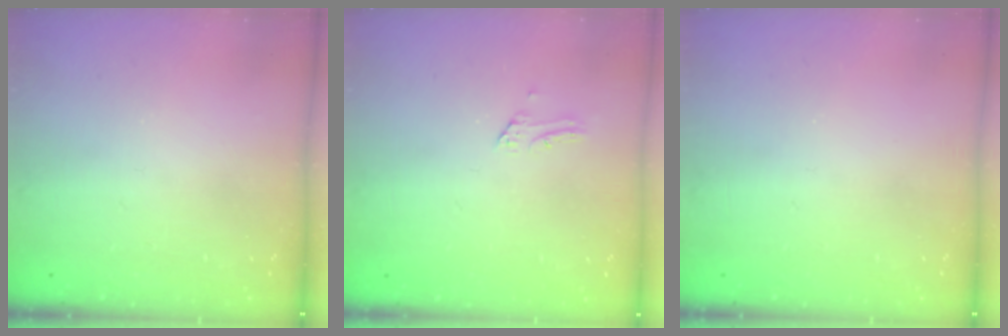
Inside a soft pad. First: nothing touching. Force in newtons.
{"total": 1.4, "press": 1.4, "slide": 0.1}
{"total": 0.0}